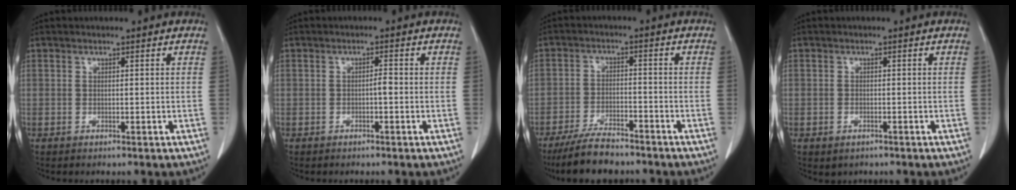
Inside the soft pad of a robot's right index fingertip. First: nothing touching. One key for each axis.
{"total": 1.2, "fx": -0.3, "fy": 0.1, "fz": 1.1, "tx": -0.017, "ty": 0.002, "tz": -0.006}
{"total": 8.3, "fx": -7.1, "fy": 2.1, "fz": 3.9, "tx": -0.071, "ty": -0.018, "tz": -0.124}
{"total": 1.3, "fx": -0.7, "fy": 0.9, "fz": 0.5, "tx": -0.011, "ty": 0.001, "tz": -0.004}